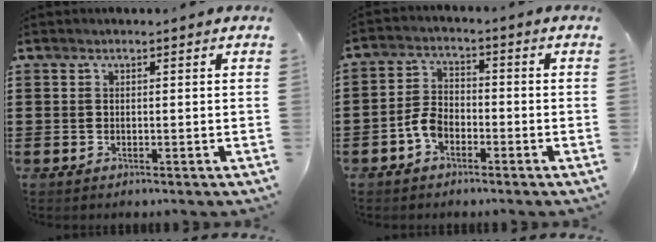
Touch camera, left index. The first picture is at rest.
{"total": 4.6, "force": [-2.4, 2.7, 2.8], "torque": [-0.080, 0.002, -0.053]}